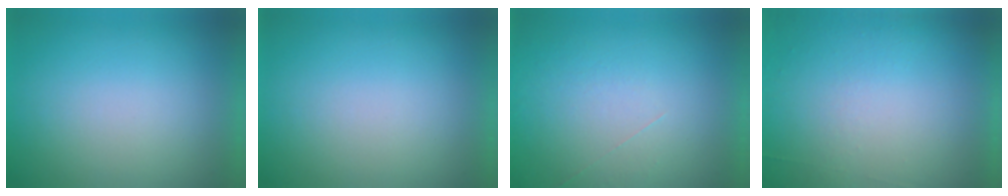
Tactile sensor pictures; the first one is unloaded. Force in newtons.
{"total": 0.0}
{"total": 1.2}
{"total": 5.9}